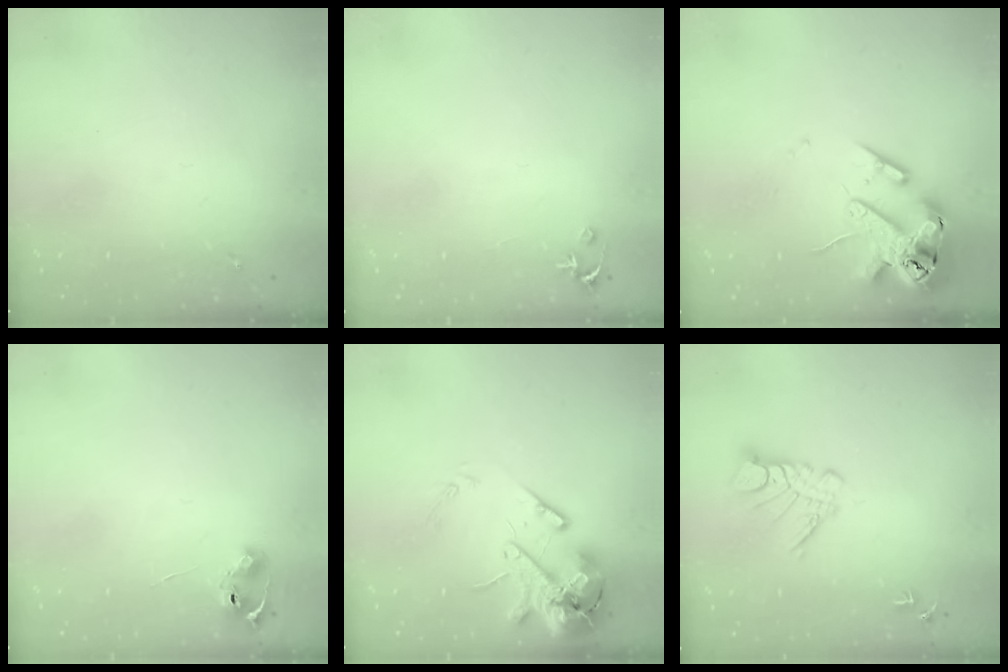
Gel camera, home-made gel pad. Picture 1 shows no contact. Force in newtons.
{"total": 2.5, "press": 2.5, "slide": 0.2}
{"total": 18.6, "press": 18.4, "slide": 2.8}
{"total": 6.3, "press": 6.3, "slide": 0.8}
{"total": 14.0, "press": 13.8, "slide": 2.4}
{"total": 9.5, "press": 9.5, "slide": 0.9}